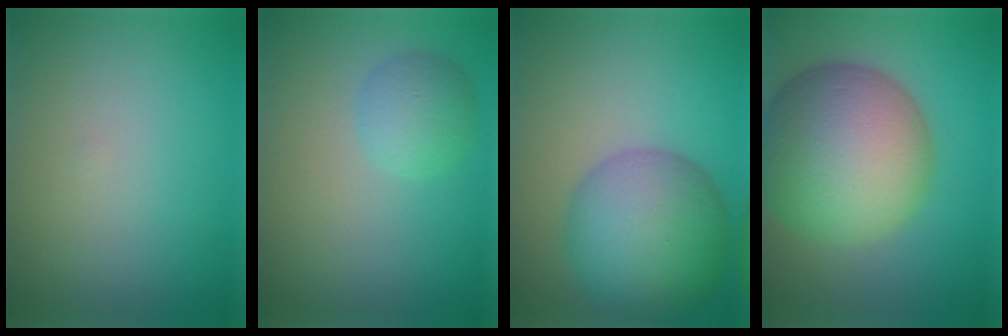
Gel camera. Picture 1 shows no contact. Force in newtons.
{"total": 2.8, "press": 2.8, "slide": 0.1}
{"total": 9.5, "press": 9.5, "slide": 0.2}
{"total": 13.5, "press": 13.5, "slide": 0.2}